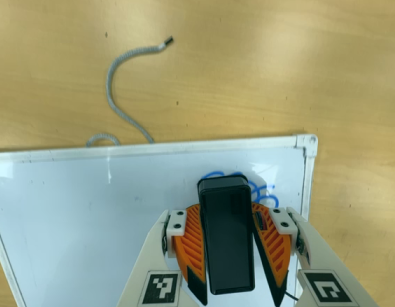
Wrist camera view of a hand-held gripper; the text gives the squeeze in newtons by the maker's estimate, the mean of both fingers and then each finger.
{"total": 14.0, "left": 14.8, "right": 13.2}